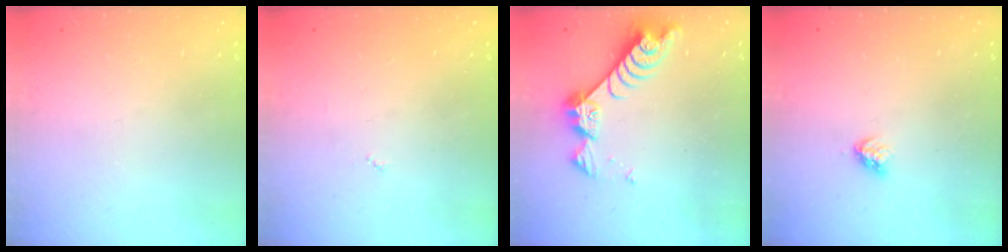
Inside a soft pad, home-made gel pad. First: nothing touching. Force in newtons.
{"total": 2.7, "press": 2.7, "slide": 0.4}
{"total": 7.4, "press": 7.3, "slide": 0.9}
{"total": 3.1, "press": 3.1, "slide": 0.3}